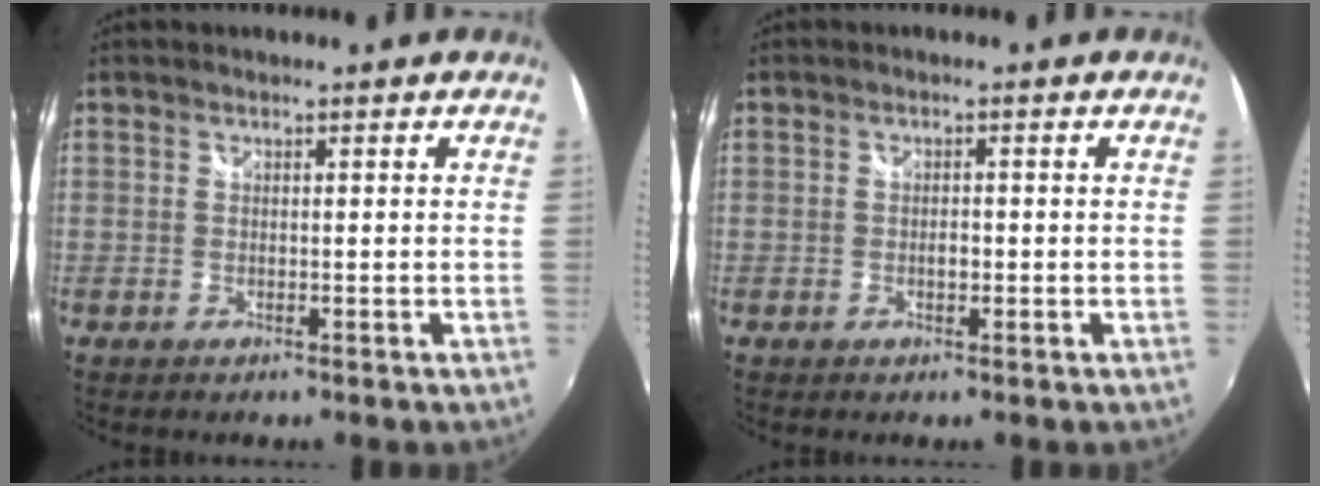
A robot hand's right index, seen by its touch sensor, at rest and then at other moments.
{"total": 1.4, "force": [-0.4, 0.8, 1.1], "torque": [-0.020, 0.001, -0.008]}